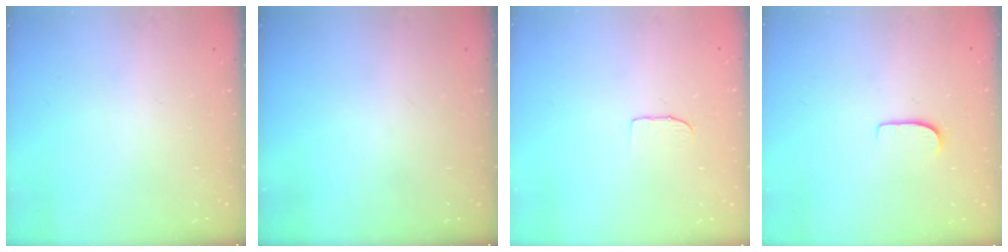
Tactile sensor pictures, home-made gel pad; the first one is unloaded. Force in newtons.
{"total": 0.0}
{"total": 4.3, "press": 4.3, "slide": 0.3}
{"total": 5.9, "press": 5.8, "slide": 0.6}